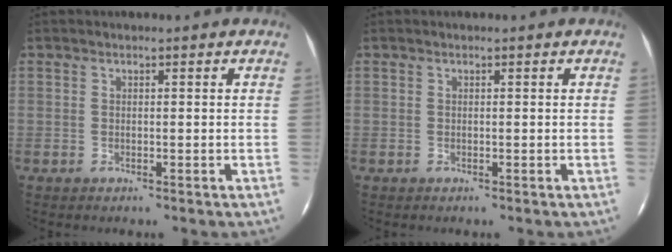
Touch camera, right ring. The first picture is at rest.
{"total": 0.0}